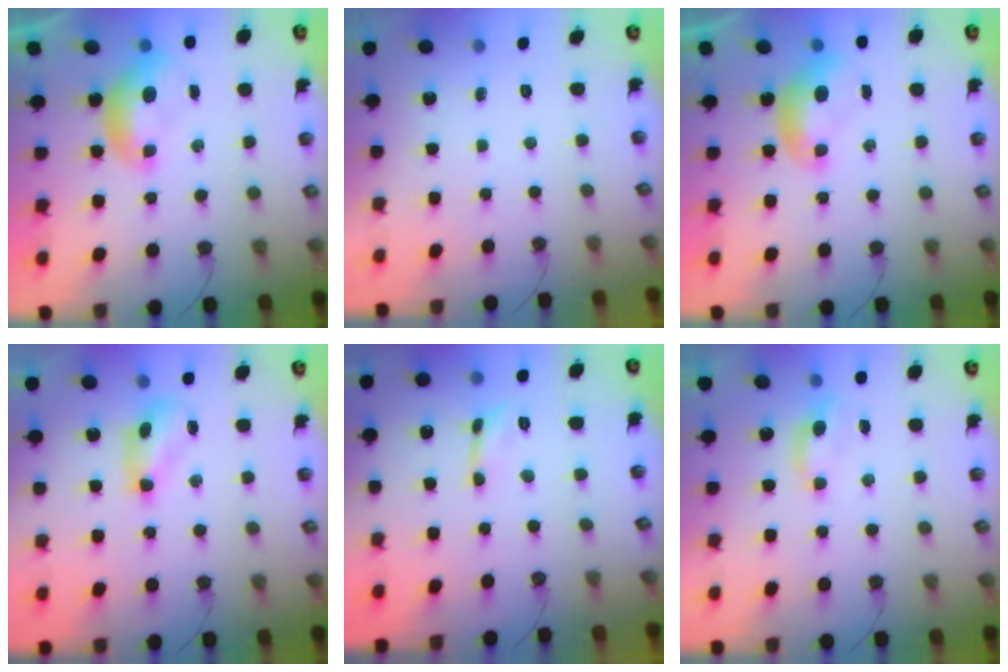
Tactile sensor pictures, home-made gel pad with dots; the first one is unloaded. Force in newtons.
{"total": 0.0}
{"total": 0.0}
{"total": 3.3, "press": 3.3, "slide": 0.6}
{"total": 1.0, "press": 0.9, "slide": 0.4}
{"total": 1.2, "press": 1.1, "slide": 0.3}